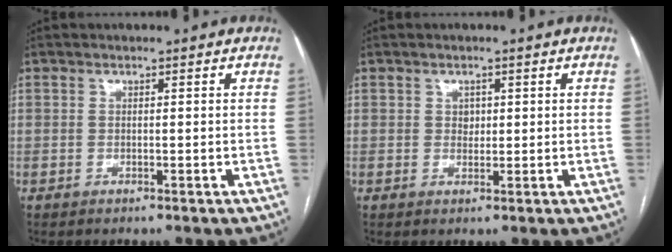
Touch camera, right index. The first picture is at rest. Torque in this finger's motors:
{"motor_torque": [0.38, 0.18, 0.16, 0.02]}